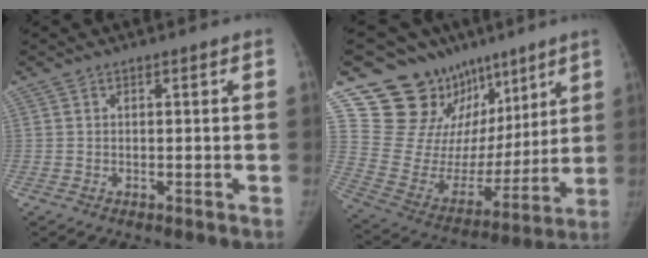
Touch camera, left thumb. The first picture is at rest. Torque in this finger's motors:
{"motor_torque": [0.66, 0.67, 1.05, -1.07, 0.03]}